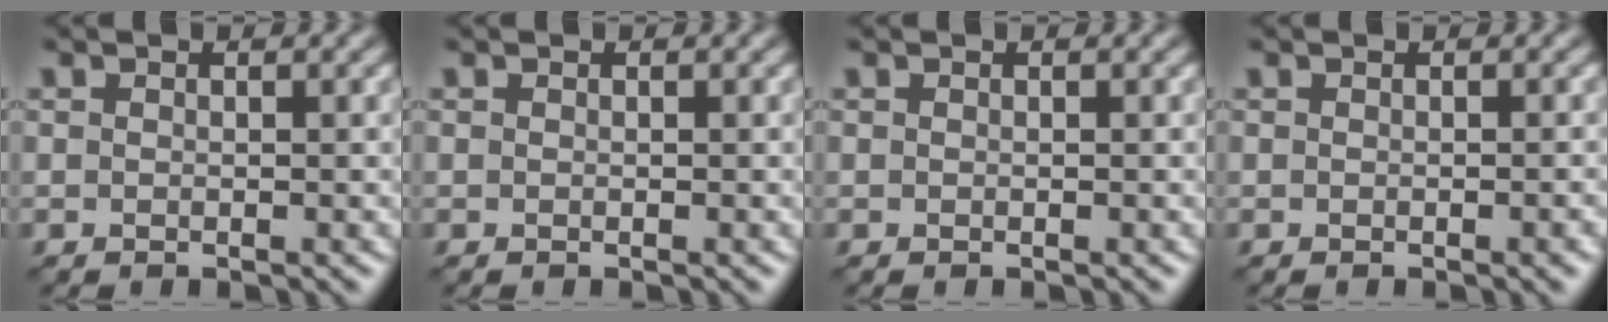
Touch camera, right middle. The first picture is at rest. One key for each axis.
{"total": 0.0}
{"total": 0.0}
{"total": 0.9, "fx": -0.3, "fy": 0.2, "fz": 0.9, "tx": -0.009, "ty": 0.001, "tz": -0.004}